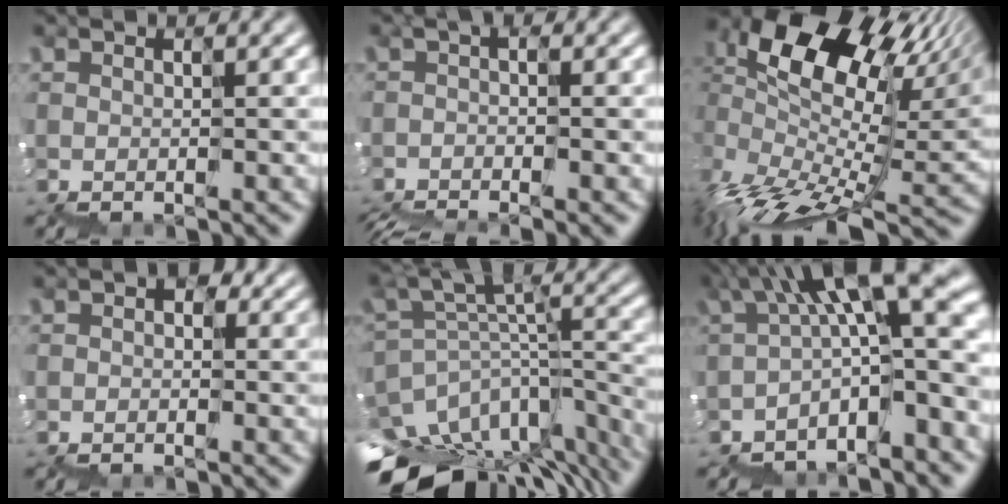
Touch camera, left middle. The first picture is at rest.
{"total": 3.0, "force": [-1.8, 1.2, 2.1], "torque": [-0.038, -0.009, -0.012]}
{"total": 12.8, "force": [3.8, 7.3, 9.8], "torque": [-0.197, 0.025, 0.082]}
{"total": 2.9, "force": [0.7, 2.1, 2.0], "torque": [-0.029, 0.014, 0.005]}
{"total": 13.1, "force": [-10.5, 5.3, 5.8], "torque": [-0.107, 0.004, -0.129]}
{"total": 10.9, "force": [-0.5, 3.0, 10.5], "torque": [-0.163, 0.037, -0.003]}